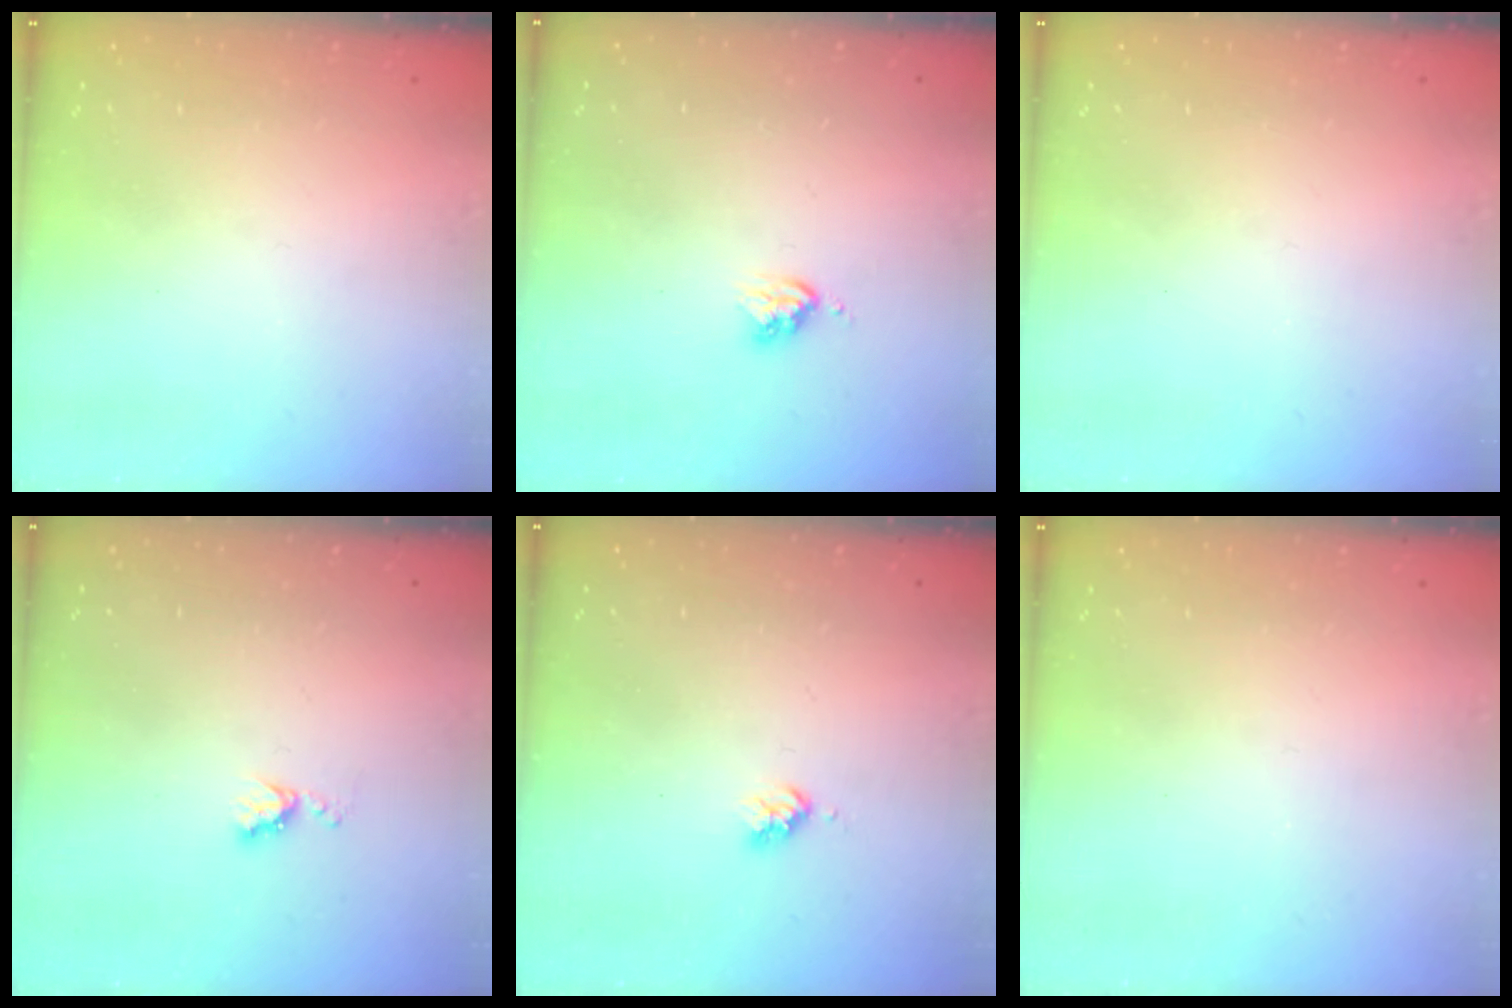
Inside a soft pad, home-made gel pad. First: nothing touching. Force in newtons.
{"total": 3.7, "press": 3.7, "slide": 0.5}
{"total": 0.0}
{"total": 4.4, "press": 4.3, "slide": 0.5}
{"total": 3.2, "press": 3.2, "slide": 0.4}
{"total": 0.0}